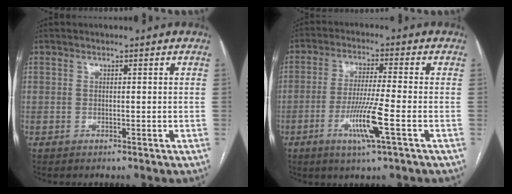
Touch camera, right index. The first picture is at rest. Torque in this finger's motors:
{"motor_torque": [2.13, 0.00, 0.74, 0.21]}